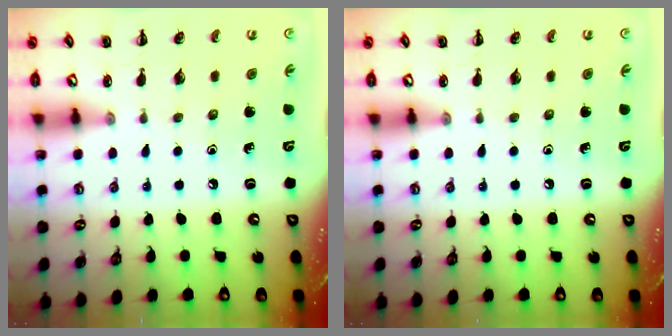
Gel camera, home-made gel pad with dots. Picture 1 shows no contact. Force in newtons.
{"total": 0.0}